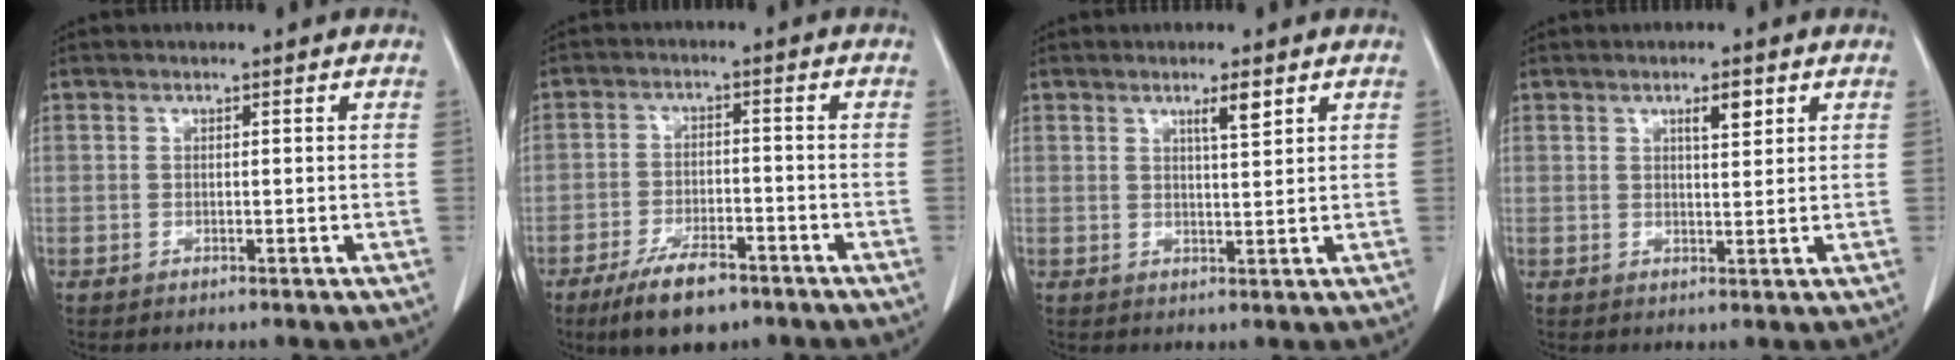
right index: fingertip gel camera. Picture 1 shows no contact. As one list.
[{"total": 8.1, "force": [-5.6, 3.0, 5.0], "torque": [-0.091, -0.007, -0.093]}, {"total": 2.8, "force": [1.7, 0.1, 2.2], "torque": [-0.041, -0.002, 0.029]}, {"total": 3.0, "force": [1.6, 0.7, 2.4], "torque": [-0.041, -0.002, 0.025]}]